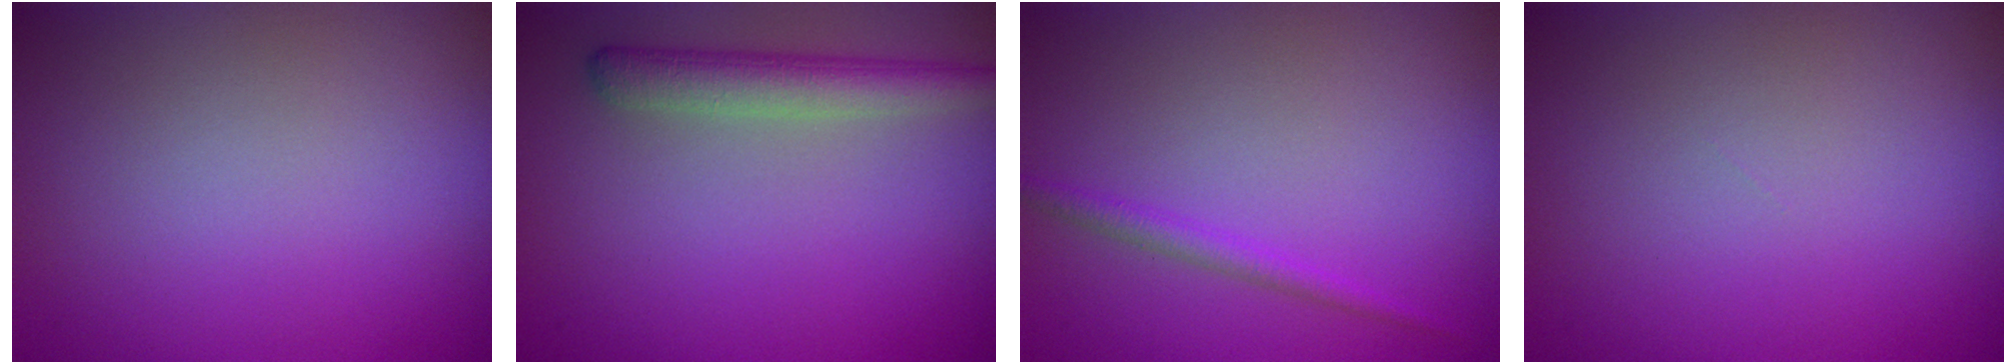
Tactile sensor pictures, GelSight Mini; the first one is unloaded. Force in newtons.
{"total": 3.3, "press": 3.3, "slide": 0.1}
{"total": 1.3, "press": 1.3, "slide": 0.1}
{"total": 0.0}